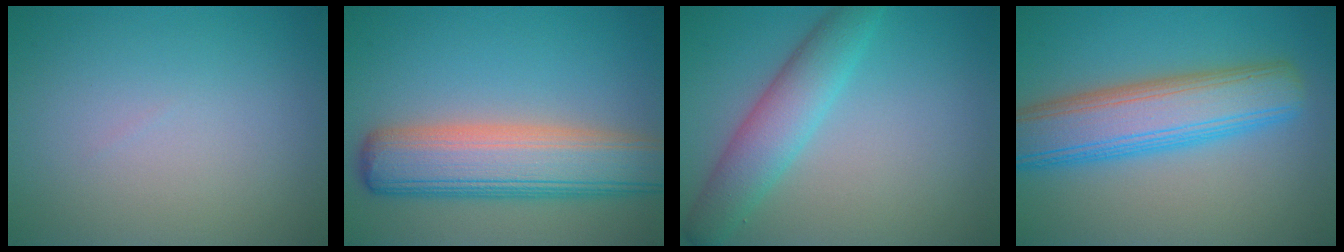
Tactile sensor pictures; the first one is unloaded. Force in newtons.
{"total": 8.6, "press": 8.6, "slide": 0.7}
{"total": 4.6, "press": 4.6, "slide": 0.0}
{"total": 8.0, "press": 8.0, "slide": 0.4}